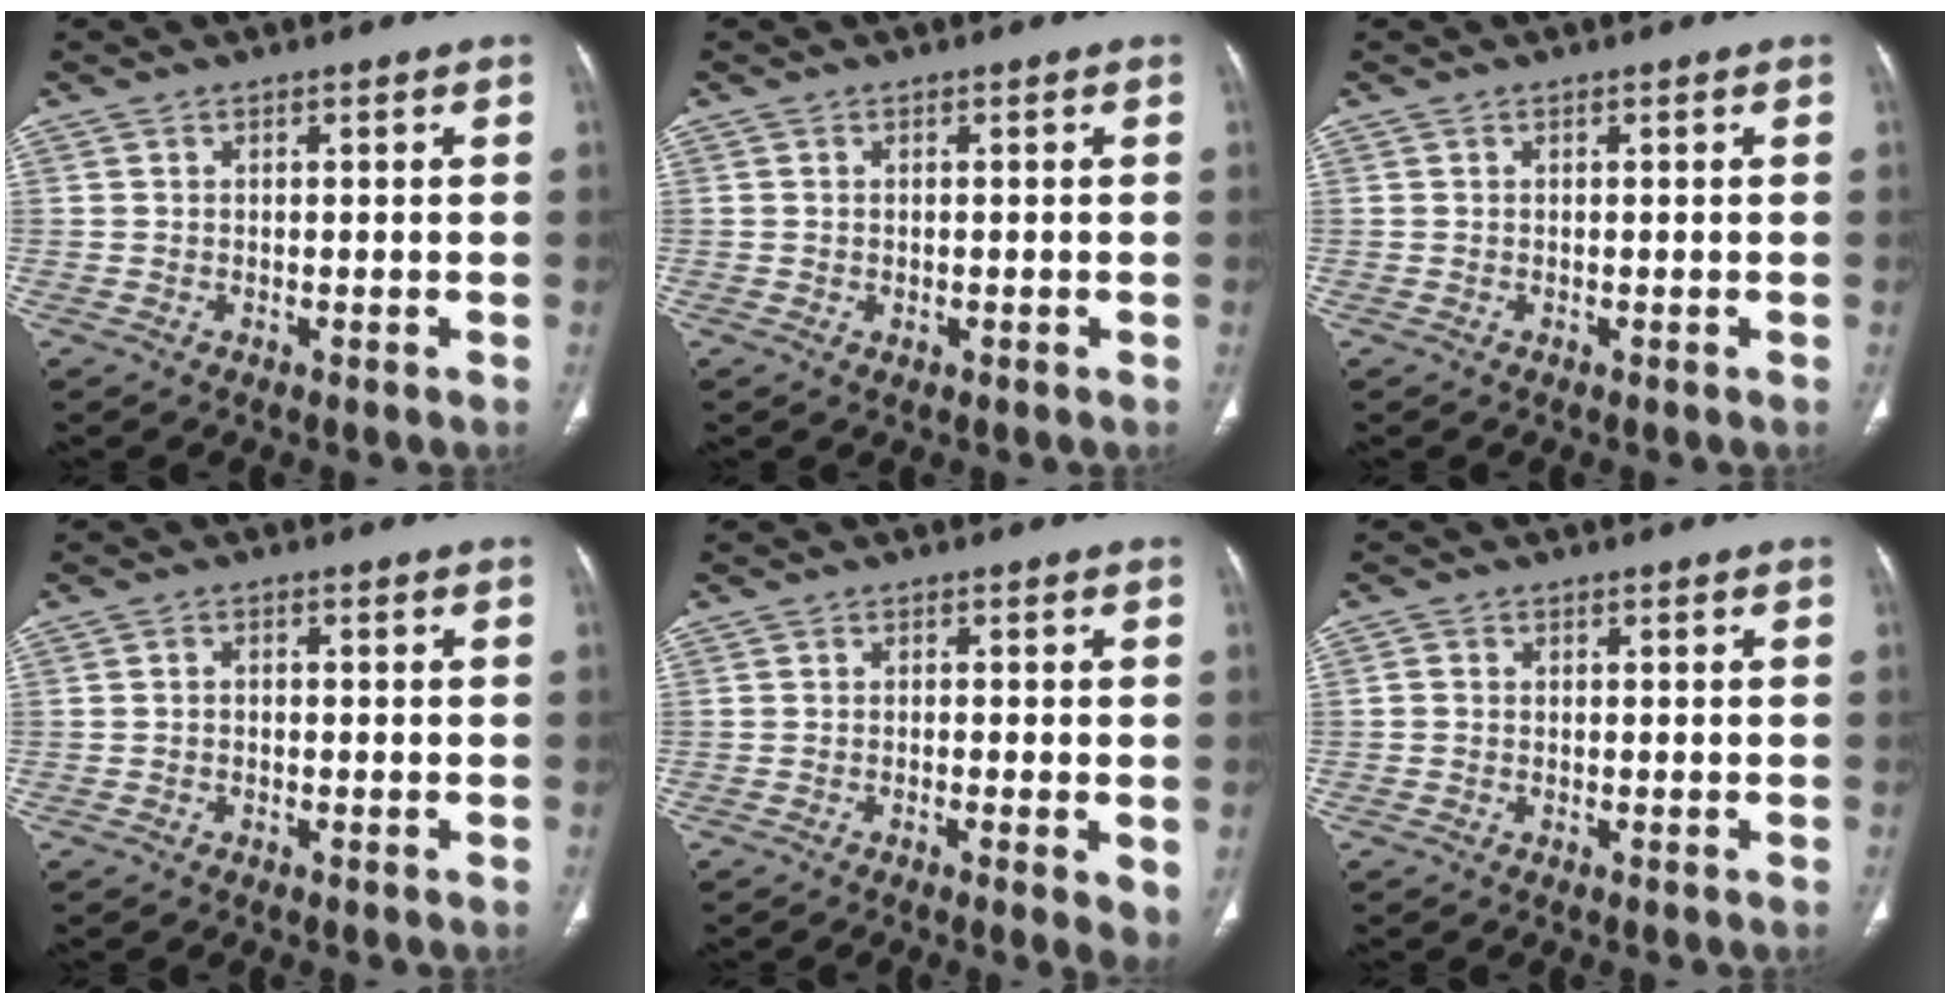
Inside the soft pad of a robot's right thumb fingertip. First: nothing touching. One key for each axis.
{"total": 0.8, "fx": -0.2, "fy": 0.5, "fz": 0.7, "tx": -0.018, "ty": 0.000, "tz": 0.000}
{"total": 0.0}
{"total": 1.0, "fx": -0.3, "fy": 0.7, "fz": 0.5, "tx": -0.006, "ty": 0.002, "tz": -0.008}
{"total": 4.3, "fx": -1.1, "fy": 0.8, "fz": 4.1, "tx": -0.068, "ty": -0.009, "tz": -0.022}
{"total": 1.0, "fx": -0.2, "fy": 0.9, "fz": 0.4, "tx": -0.006, "ty": 0.002, "tz": -0.005}